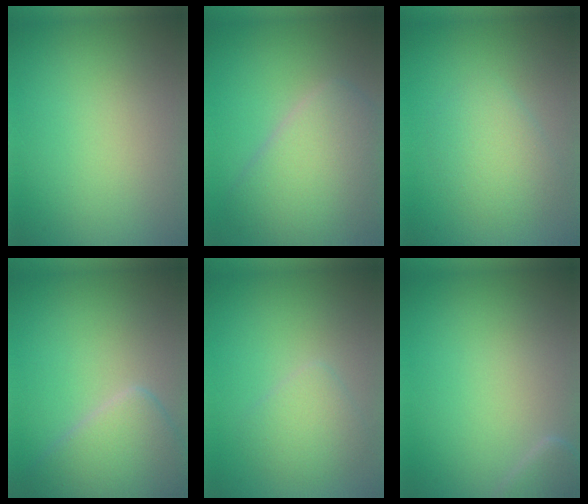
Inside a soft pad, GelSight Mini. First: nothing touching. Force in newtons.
{"total": 6.7, "press": 6.7, "slide": 0.3}
{"total": 3.0, "press": 3.0, "slide": 0.1}
{"total": 4.9, "press": 4.9, "slide": 0.2}
{"total": 2.4, "press": 2.4, "slide": 0.1}
{"total": 1.7, "press": 1.7, "slide": 0.2}